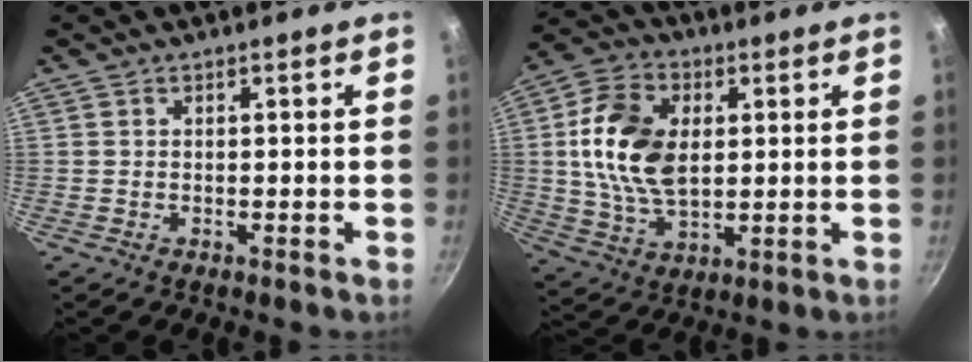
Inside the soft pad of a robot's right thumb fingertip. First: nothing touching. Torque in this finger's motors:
{"motor_torque": [0.29, 1.10, 1.51, -0.03, 0.34]}